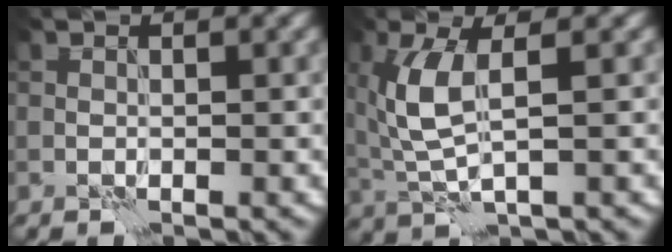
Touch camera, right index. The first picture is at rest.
{"total": 5.2, "force": [0.9, 1.9, 4.7], "torque": [-0.125, -0.004, 0.020]}